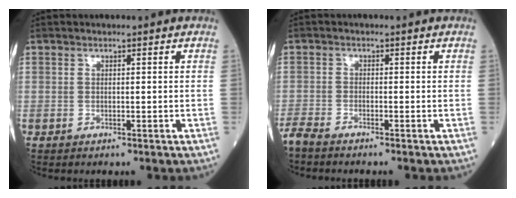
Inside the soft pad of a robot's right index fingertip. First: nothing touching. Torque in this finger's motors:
{"motor_torque": [0.04, -0.02, -0.02, 0.03]}